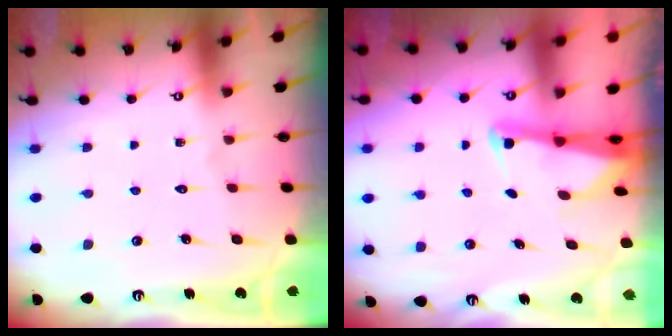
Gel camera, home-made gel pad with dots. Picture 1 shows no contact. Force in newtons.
{"total": 2.4, "press": 2.4, "slide": 0.3}